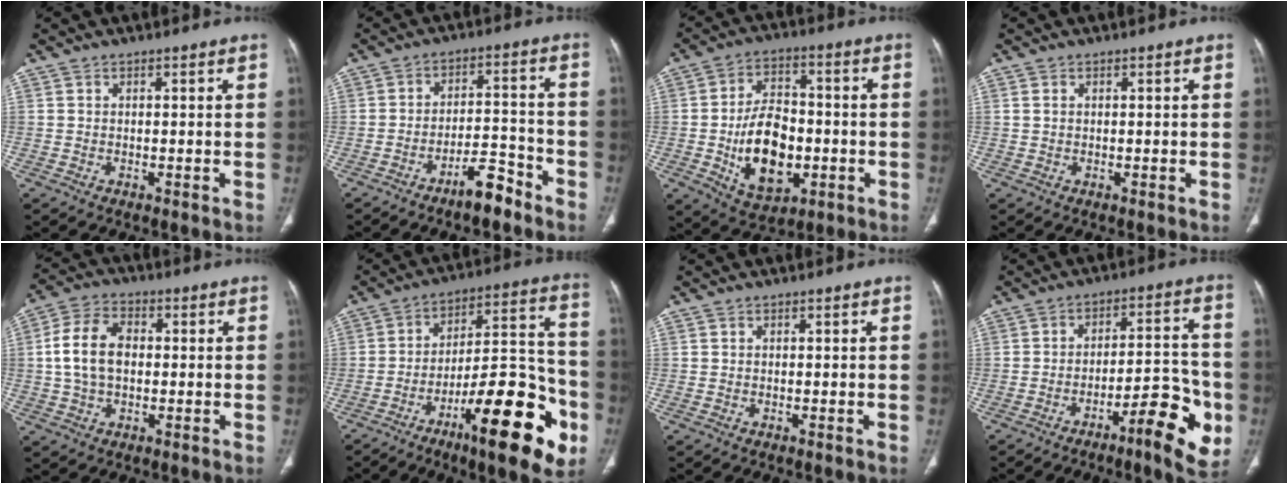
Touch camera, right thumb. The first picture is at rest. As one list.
[{"total": 7.3, "force": [-5.5, 2.2, 4.3], "torque": [-0.067, 0.049, -0.090]}, {"total": 15.1, "force": [-3.0, 9.5, 11.4], "torque": [-0.162, 0.013, -0.041]}, {"total": 1.0, "force": [0.3, 0.7, 0.7], "torque": [-0.017, 0.002, 0.009]}, {"total": 10.2, "force": [0.4, 6.8, 7.6], "torque": [-0.147, 0.021, 0.005]}, {"total": 24.6, "force": [-10.6, 6.9, 21.0], "torque": [-0.277, 0.065, -0.155]}, {"total": 0.0}, {"total": 13.2, "force": [-5.5, 3.5, 11.5], "torque": [-0.143, 0.034, -0.078]}]